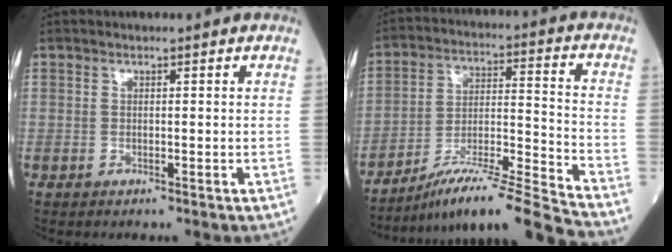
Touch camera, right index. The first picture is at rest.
{"total": 15.9, "force": [-14.1, -2.3, 7.0], "torque": [-0.117, 0.015, -0.243]}